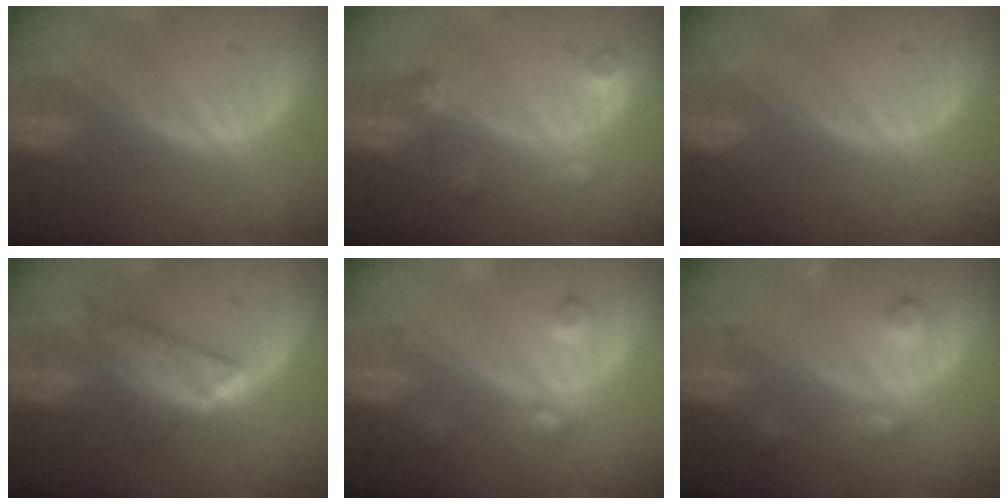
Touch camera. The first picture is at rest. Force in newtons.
{"total": 3.4, "press": 3.1, "slide": 1.4}
{"total": 0.0}
{"total": 6.0, "press": 6.0, "slide": 0.8}
{"total": 3.5, "press": 3.4, "slide": 1.0}
{"total": 3.8, "press": 3.8, "slide": 0.1}